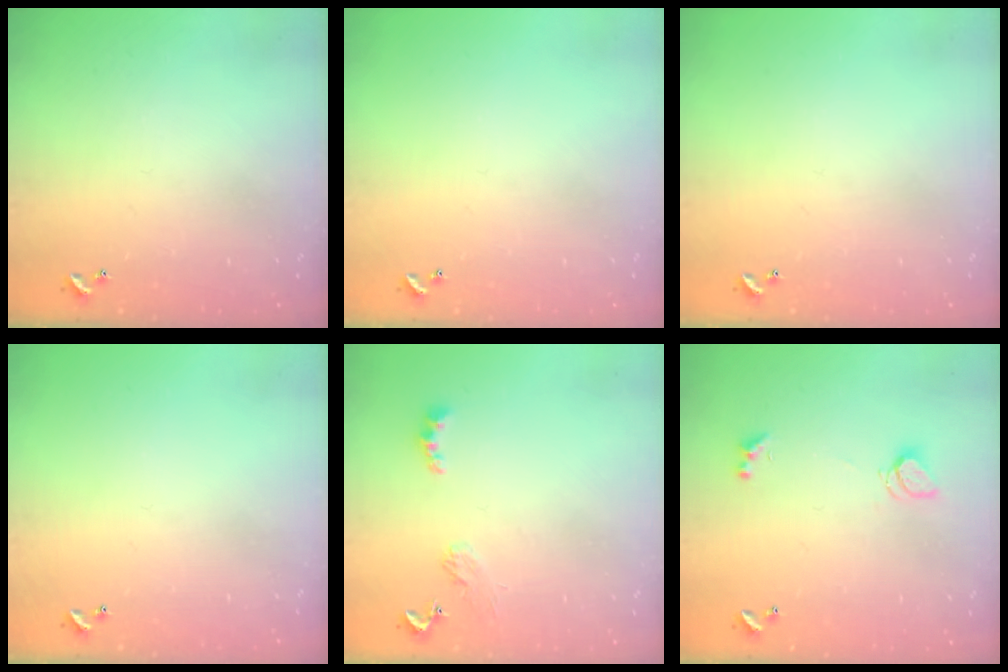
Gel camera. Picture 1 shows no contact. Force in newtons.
{"total": 0.0}
{"total": 0.0}
{"total": 0.0}
{"total": 2.4, "press": 2.3, "slide": 0.5}
{"total": 2.0, "press": 1.9, "slide": 0.5}